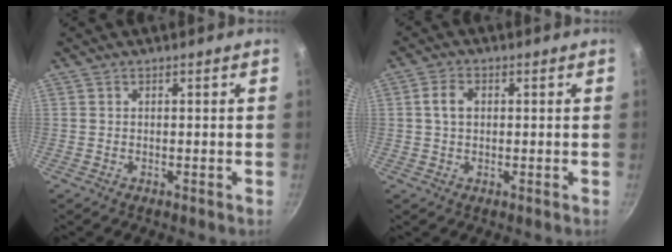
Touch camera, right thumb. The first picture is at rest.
{"total": 3.7, "force": [0.5, 2.6, 2.6], "torque": [-0.042, 0.008, 0.007]}